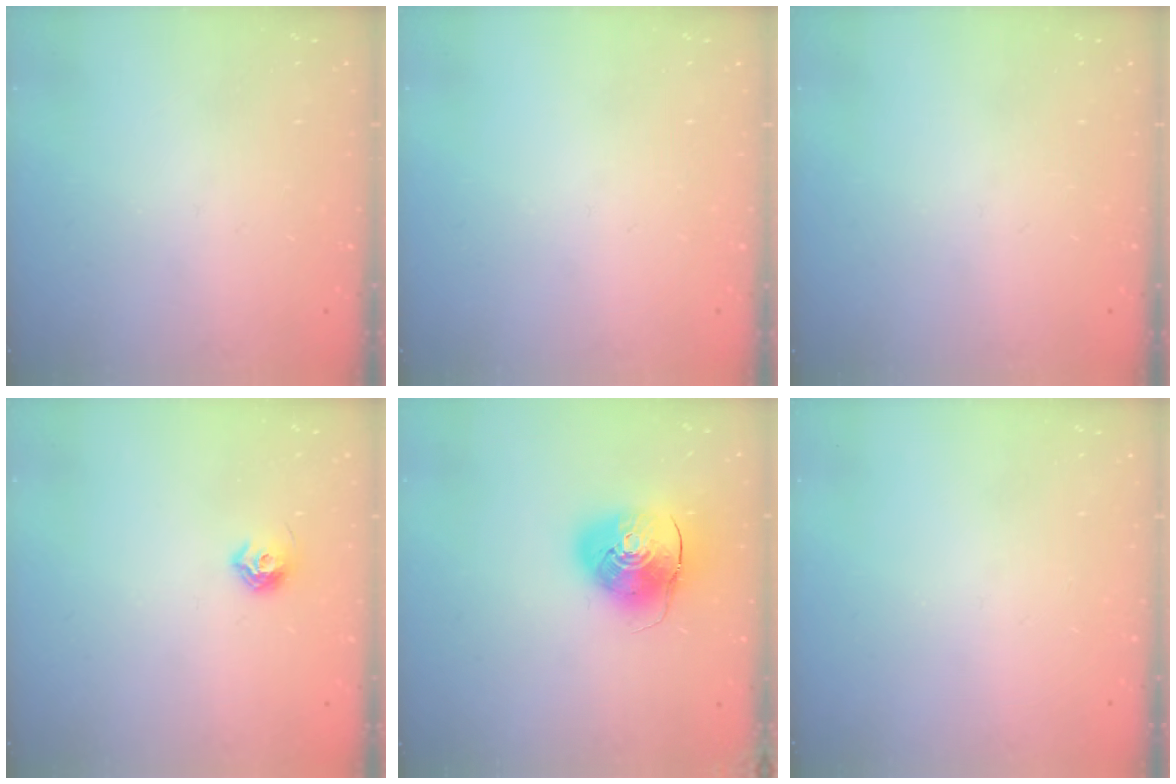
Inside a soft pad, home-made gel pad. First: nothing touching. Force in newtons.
{"total": 0.0}
{"total": 0.0}
{"total": 6.8, "press": 6.7, "slide": 1.1}
{"total": 10.8, "press": 10.6, "slide": 1.9}
{"total": 0.0}